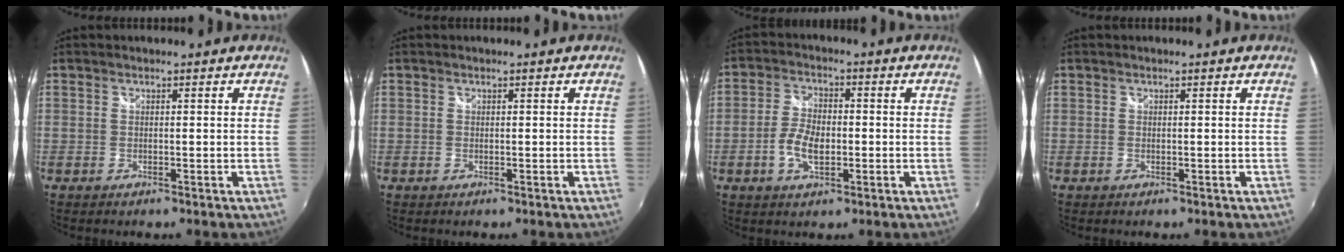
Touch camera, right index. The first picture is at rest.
{"total": 0.0}
{"total": 6.3, "force": [-1.6, 3.4, 5.1], "torque": [-0.106, 0.008, -0.028]}
{"total": 0.0}